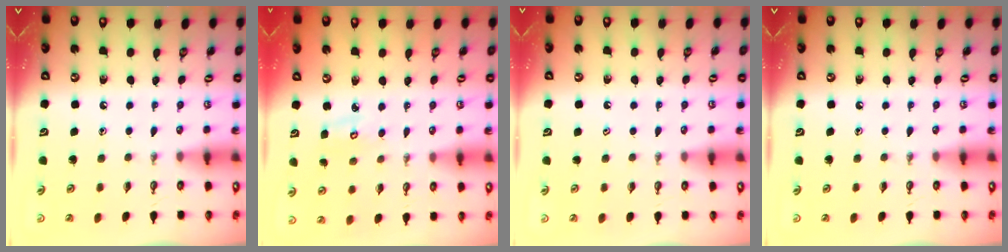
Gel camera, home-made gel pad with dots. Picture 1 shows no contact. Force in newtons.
{"total": 2.9, "press": 2.9, "slide": 0.2}
{"total": 0.8, "press": 0.2, "slide": 0.7}
{"total": 0.0}